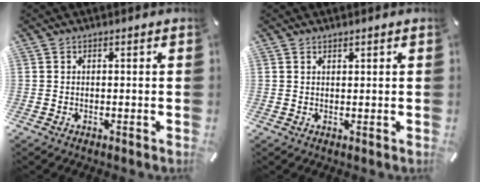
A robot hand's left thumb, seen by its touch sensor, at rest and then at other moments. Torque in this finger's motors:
{"motor_torque": [0.06, -0.36, -0.23, 0.19, -0.04]}